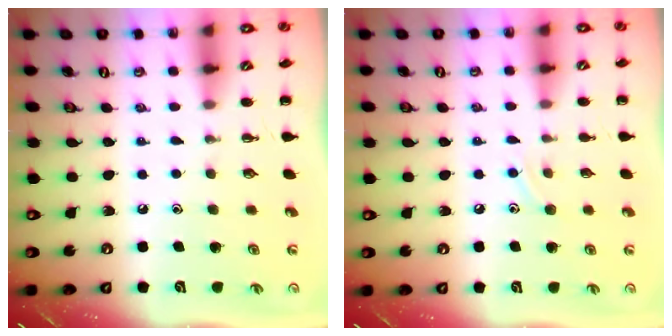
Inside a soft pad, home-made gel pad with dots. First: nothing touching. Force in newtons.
{"total": 7.2, "press": 7.1, "slide": 1.6}